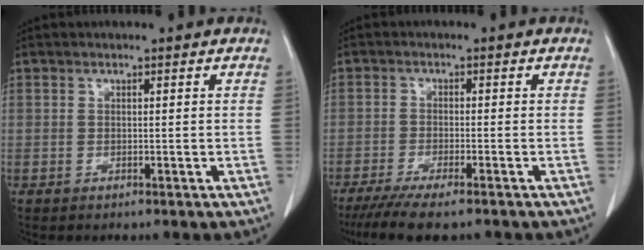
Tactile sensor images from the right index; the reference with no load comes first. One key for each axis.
{"total": 8.7, "fx": -7.0, "fy": 1.0, "fz": 5.0, "tx": -0.076, "ty": -0.019, "tz": -0.111}